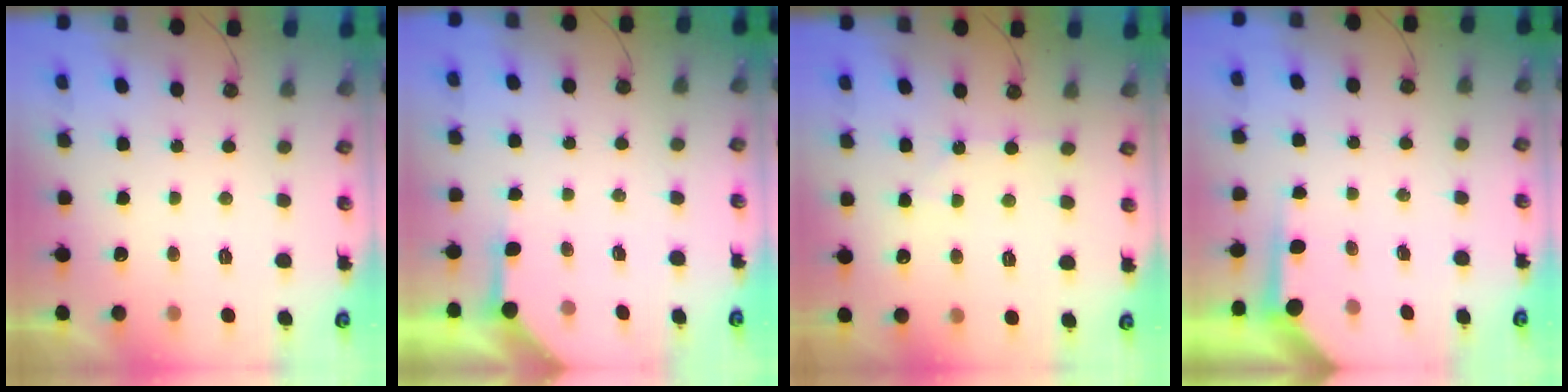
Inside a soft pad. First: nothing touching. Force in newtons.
{"total": 3.9, "press": 3.8, "slide": 0.5}
{"total": 1.6, "press": 1.6, "slide": 0.3}
{"total": 3.7, "press": 3.7, "slide": 0.3}